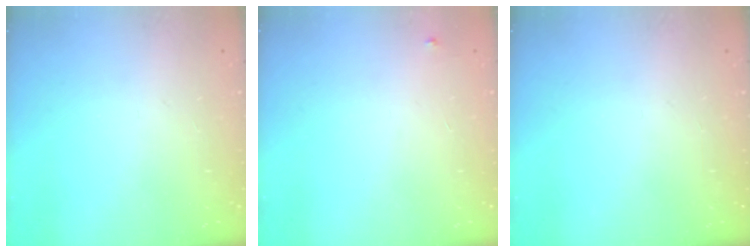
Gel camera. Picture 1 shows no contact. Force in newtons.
{"total": 3.2, "press": 3.2, "slide": 0.2}
{"total": 0.0}